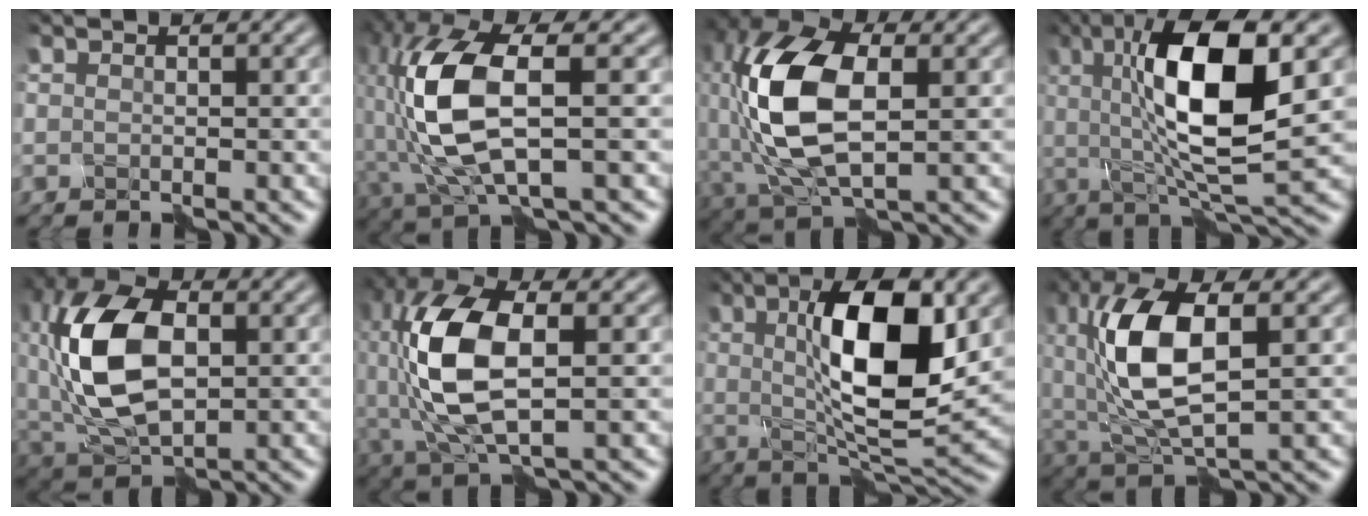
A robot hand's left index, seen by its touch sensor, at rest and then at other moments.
{"total": 9.4, "force": [-0.8, 3.6, 8.6], "torque": [-0.205, 0.009, -0.010]}
{"total": 11.7, "force": [-0.2, 6.5, 9.8], "torque": [-0.224, 0.012, -0.005]}
{"total": 11.1, "force": [1.6, 2.9, 10.6], "torque": [-0.179, 0.008, 0.032]}
{"total": 11.1, "force": [0.8, 6.6, 8.9], "torque": [-0.202, 0.018, 0.011]}
{"total": 10.4, "force": [-0.3, 5.0, 9.1], "torque": [-0.211, 0.008, -0.003]}
{"total": 9.9, "force": [1.7, 2.7, 9.4], "torque": [-0.150, 0.001, 0.033]}
{"total": 9.5, "force": [1.0, 4.2, 8.5], "torque": [-0.187, 0.010, 0.021]}